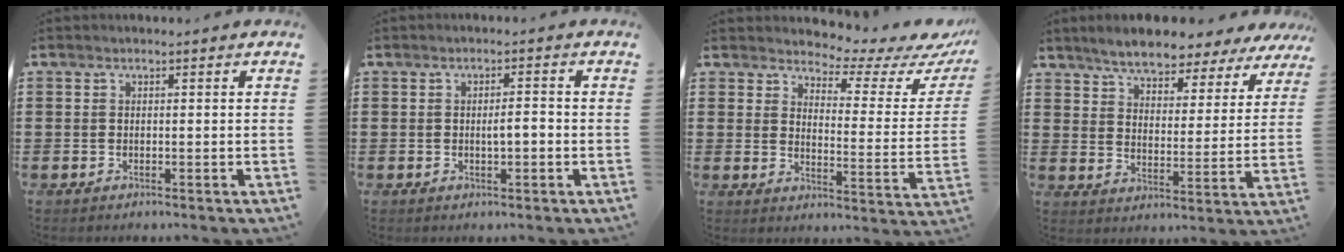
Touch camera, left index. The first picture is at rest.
{"total": 2.3, "force": [-0.4, 0.6, 2.2], "torque": [-0.041, 0.003, -0.008]}
{"total": 4.0, "force": [3.7, 0.9, 1.3], "torque": [-0.034, -0.034, 0.055]}
{"total": 6.2, "force": [6.0, 0.9, 1.6], "torque": [-0.061, -0.030, 0.103]}